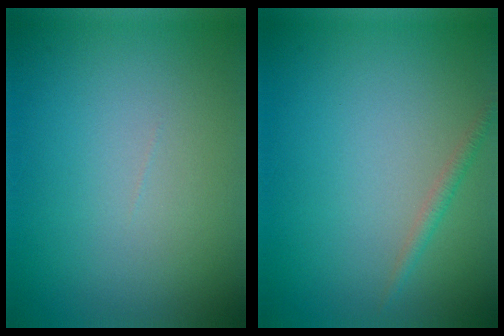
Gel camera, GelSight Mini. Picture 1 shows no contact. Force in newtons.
{"total": 1.1, "press": 1.1, "slide": 0.0}